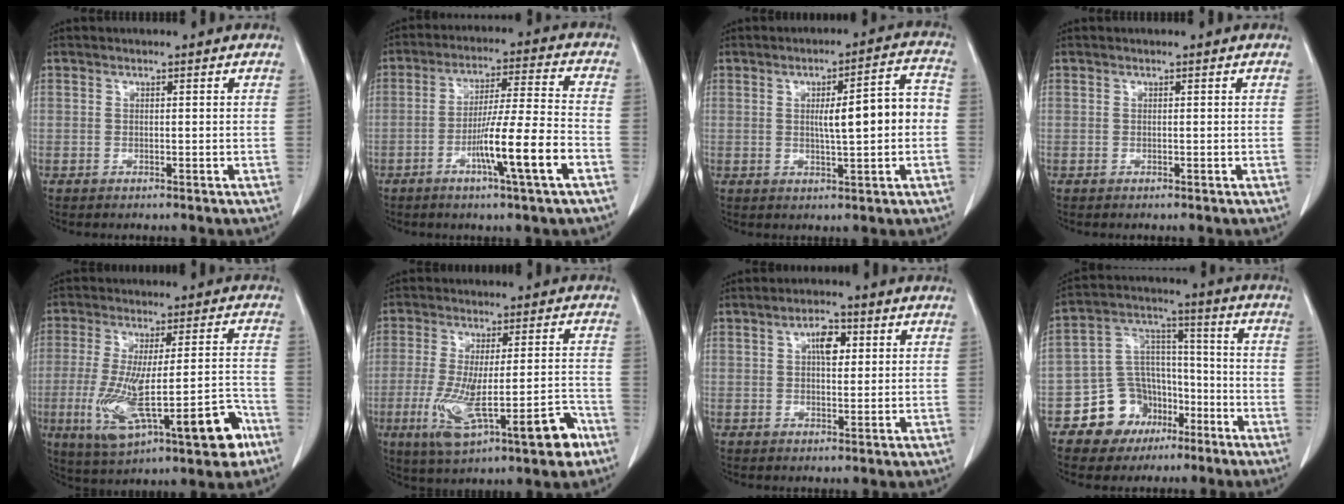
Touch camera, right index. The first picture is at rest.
{"total": 11.7, "force": [-4.8, -0.7, 10.7], "torque": [-0.185, -0.005, -0.083]}
{"total": 8.6, "force": [-0.3, 1.1, 8.5], "torque": [-0.118, 0.021, -0.003]}
{"total": 0.0}
{"total": 17.9, "force": [-6.6, 3.8, 16.2], "torque": [-0.266, 0.002, -0.087]}
{"total": 14.4, "force": [-5.9, 3.0, 12.8], "torque": [-0.215, 0.001, -0.081]}
{"total": 4.0, "force": [1.3, 1.8, 3.4], "torque": [-0.056, 0.007, 0.018]}
{"total": 11.1, "force": [-5.8, 9.0, 3.0], "torque": [-0.051, 0.053, -0.089]}